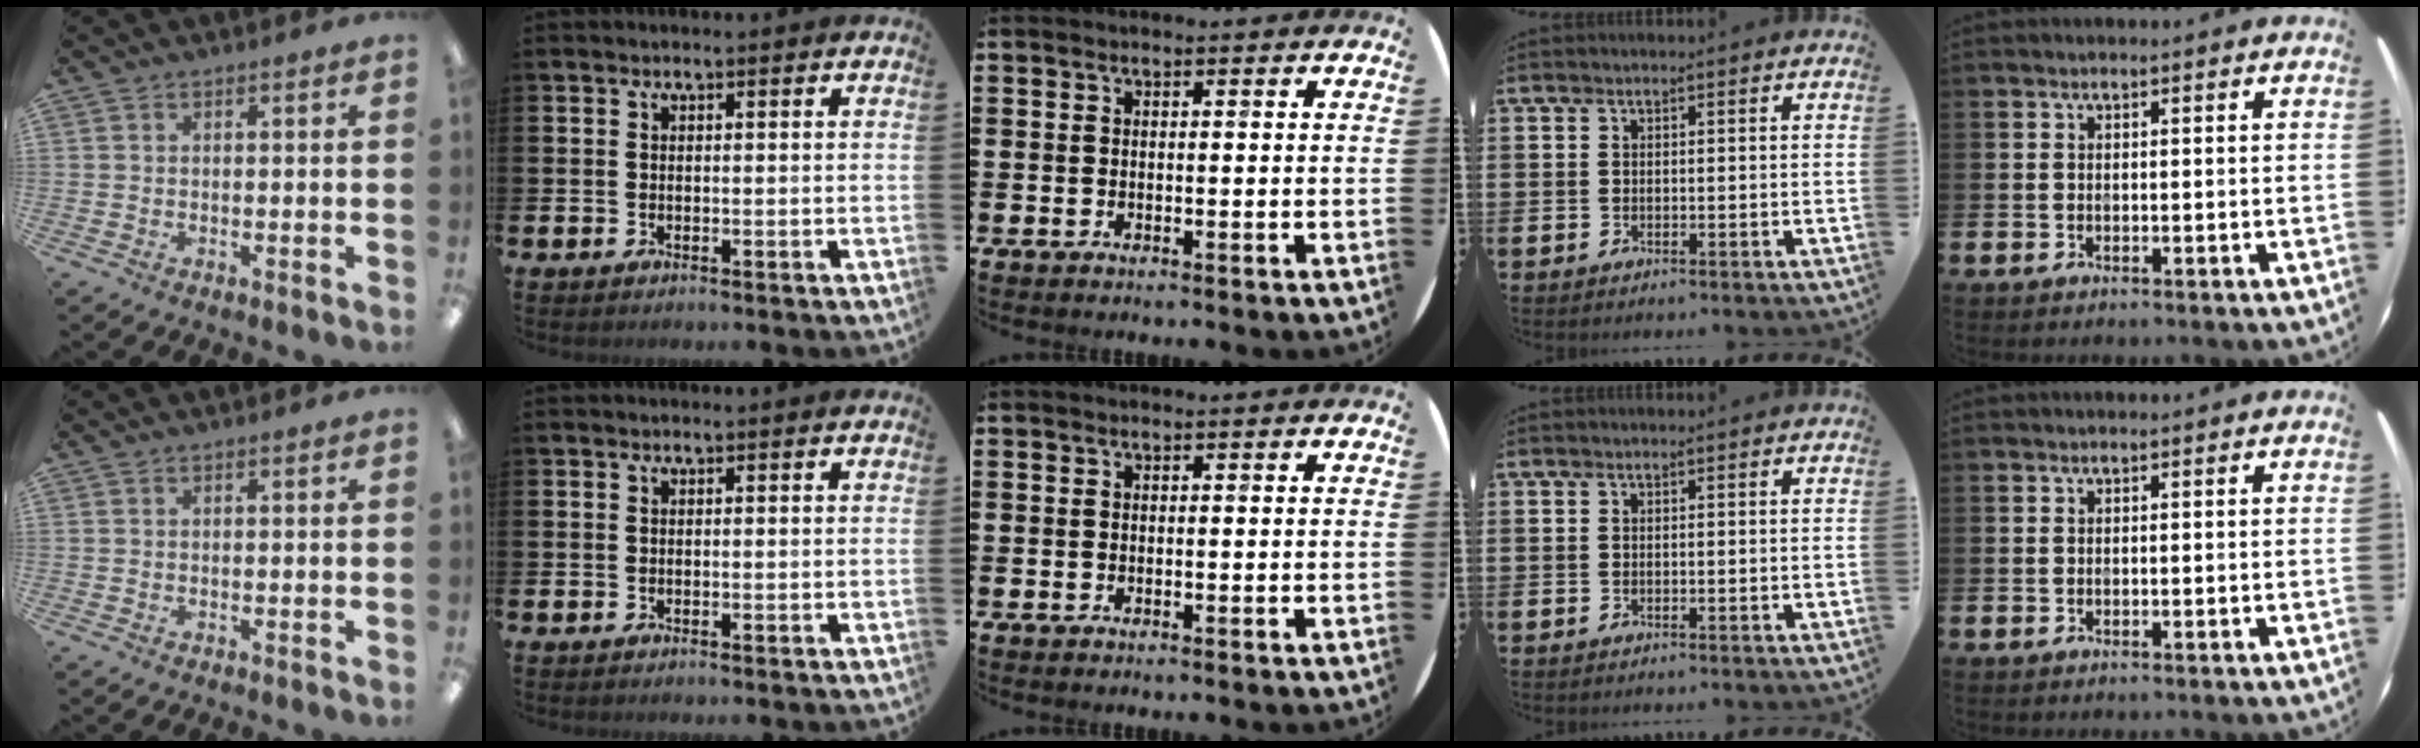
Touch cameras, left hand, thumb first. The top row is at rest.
{}